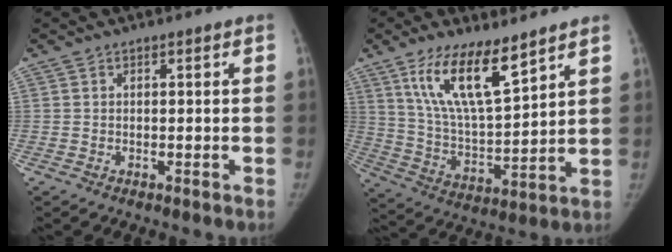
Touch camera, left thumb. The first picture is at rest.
{"total": 14.5, "force": [9.1, 4.3, 10.4], "torque": [-0.172, -0.051, 0.182]}